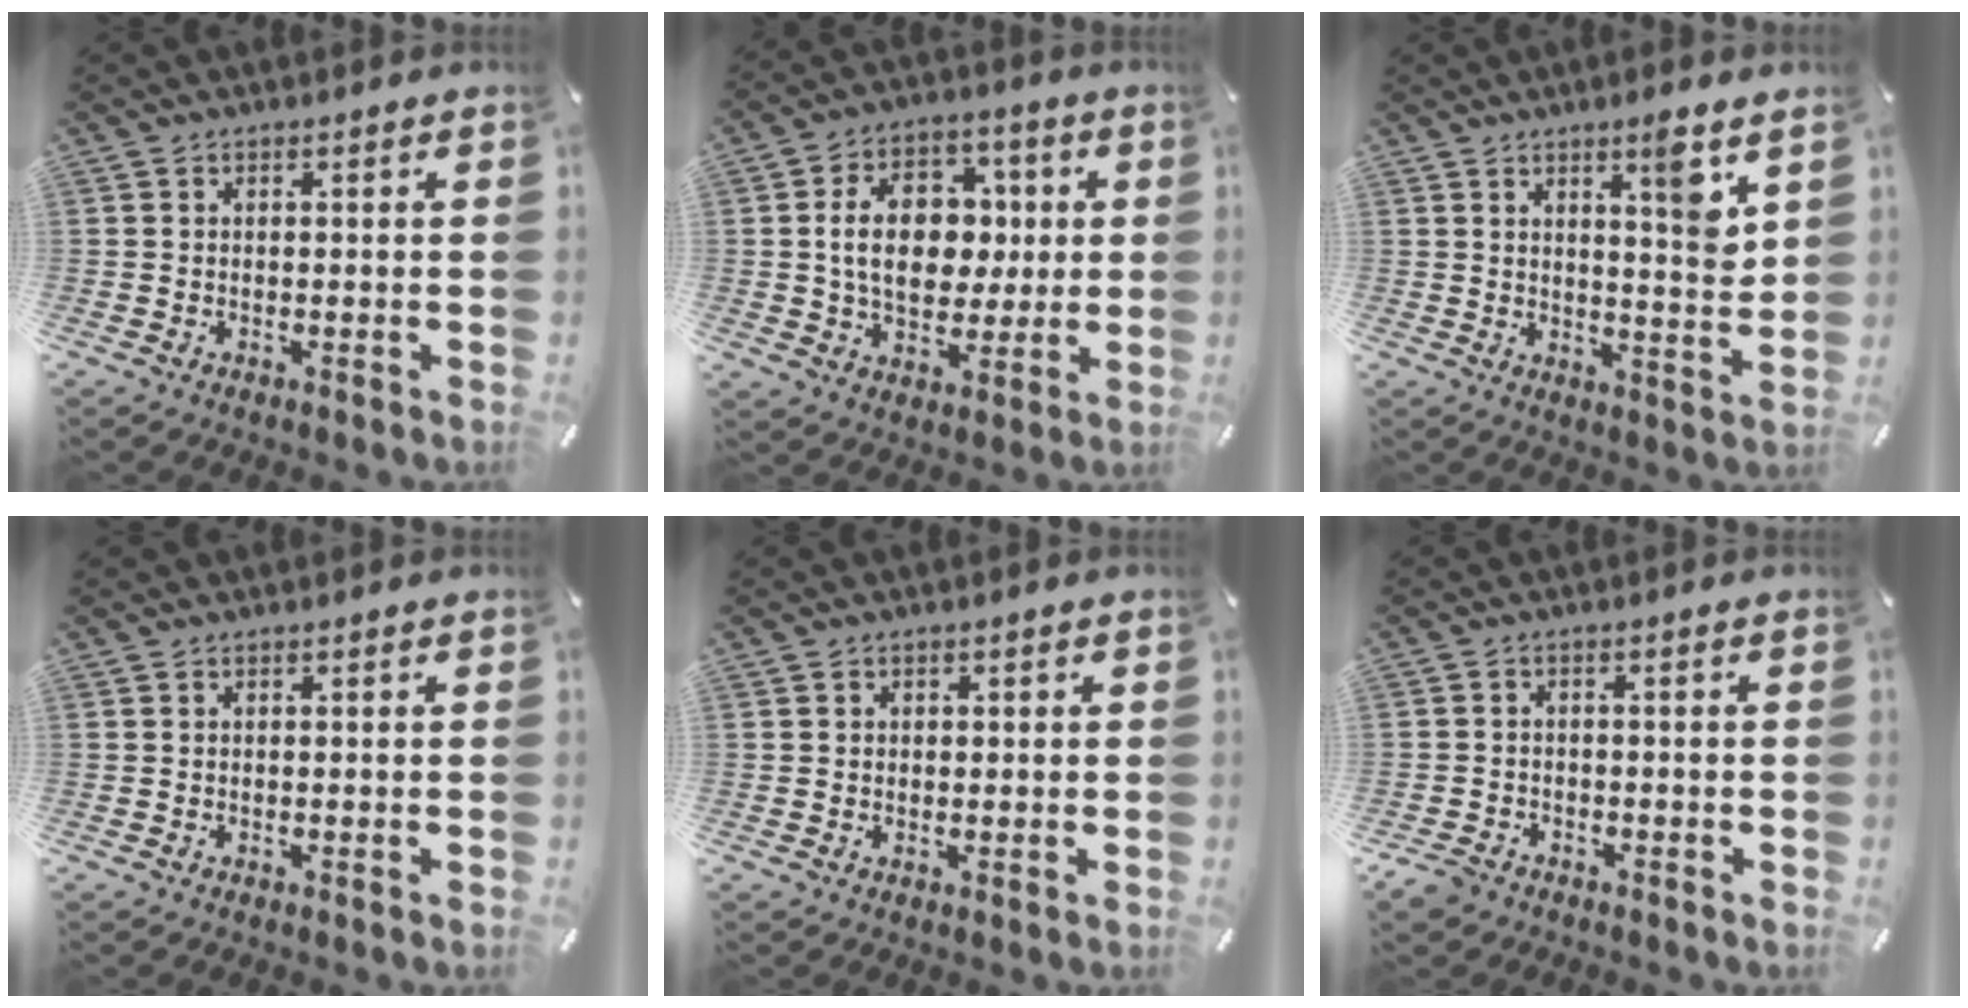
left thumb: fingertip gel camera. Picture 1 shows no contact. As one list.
[{"total": 14.9, "force": [1.3, 11.1, 9.9], "torque": [-0.169, 0.009, 0.022]}, {"total": 8.3, "force": [5.1, 1.0, 6.4], "torque": [-0.081, -0.041, 0.075]}, {"total": 0.0}, {"total": 1.0, "force": [0.1, 0.9, 0.2], "torque": [-0.004, 0.006, 0.001]}, {"total": 3.1, "force": [-2.3, 2.0, 0.9], "torque": [-0.028, 0.009, -0.048]}]